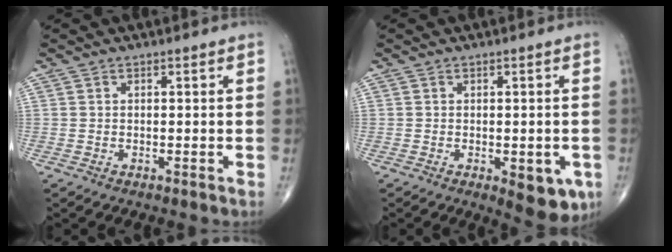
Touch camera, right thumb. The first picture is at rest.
{"total": 7.3, "force": [-2.5, 3.2, 6.1], "torque": [-0.052, -0.004, -0.024]}